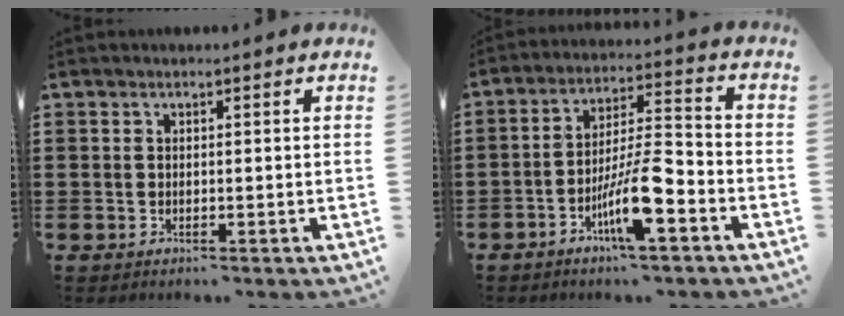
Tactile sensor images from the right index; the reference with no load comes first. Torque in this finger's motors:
{"motor_torque": [1.46, 0.68, 0.80, 0.11]}